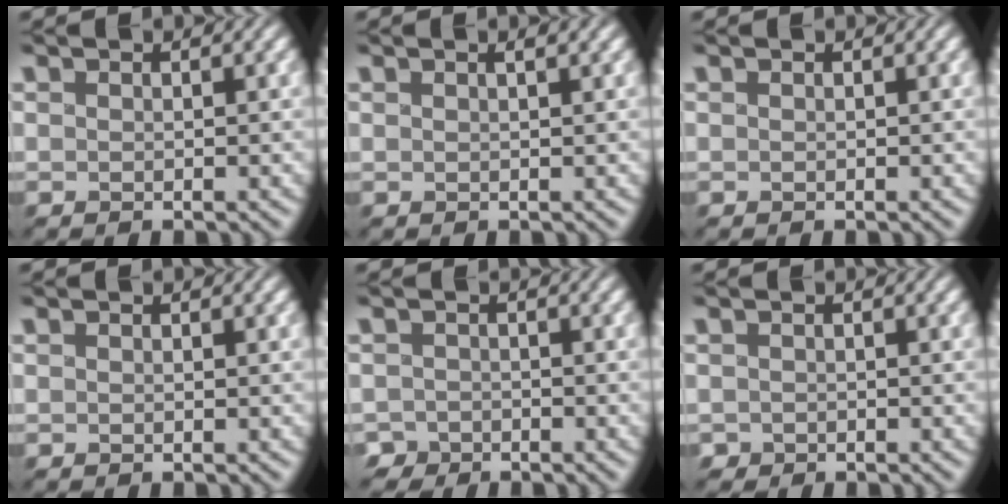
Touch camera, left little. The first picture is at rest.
{"total": 0.9, "force": [0.5, 0.0, 0.8], "torque": [-0.013, 0.001, 0.008]}
{"total": 0.0}
{"total": 0.0}
{"total": 1.6, "force": [-1.3, 0.9, -0.1], "torque": [0.013, -0.002, -0.033]}
{"total": 0.8, "force": [-0.5, 0.6, 0.1], "torque": [0.000, -0.003, -0.014]}